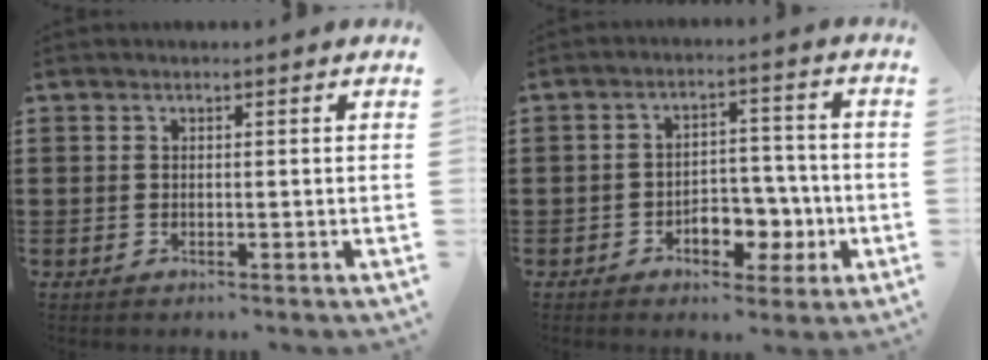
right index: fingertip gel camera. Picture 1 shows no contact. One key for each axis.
{"total": 6.4, "fx": -2.6, "fy": 4.5, "fz": 3.7, "tx": -0.049, "ty": 0.009, "tz": -0.047}